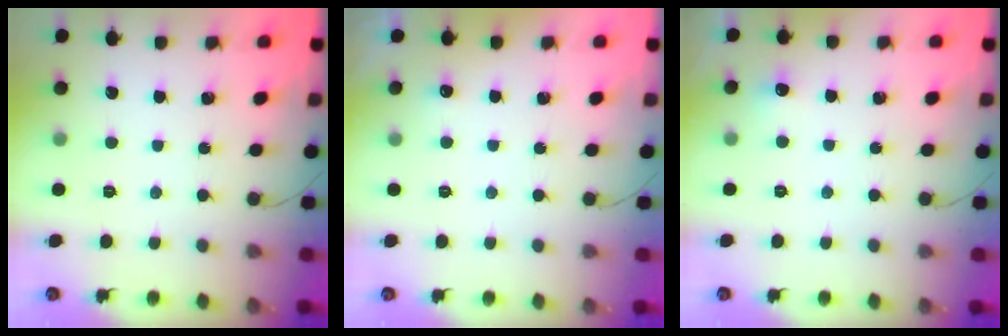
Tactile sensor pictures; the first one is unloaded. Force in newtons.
{"total": 6.4, "press": 2.5, "slide": 5.9}
{"total": 4.7, "press": 4.5, "slide": 1.3}